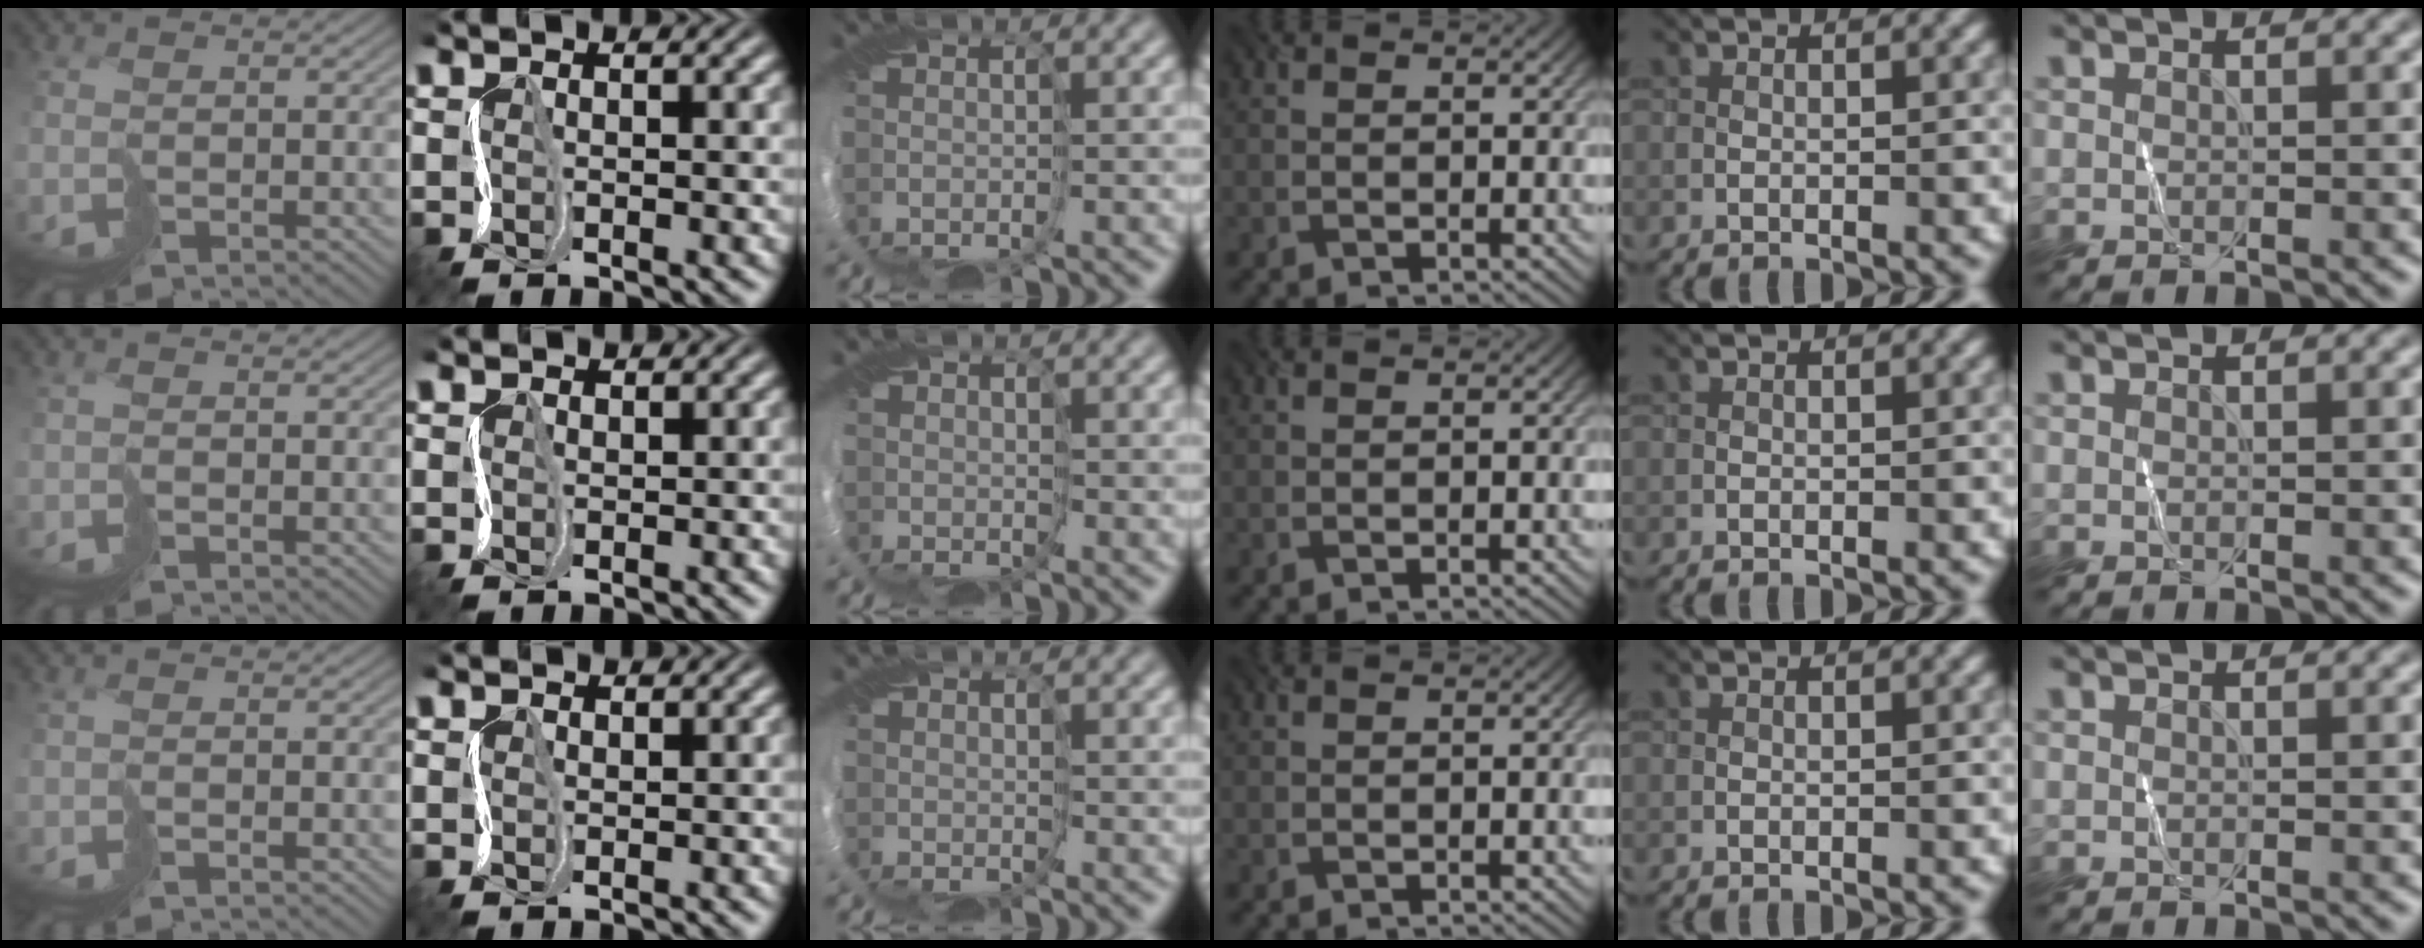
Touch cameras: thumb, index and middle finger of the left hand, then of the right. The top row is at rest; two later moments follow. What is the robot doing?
{"motion": "cut", "object": "paper"}